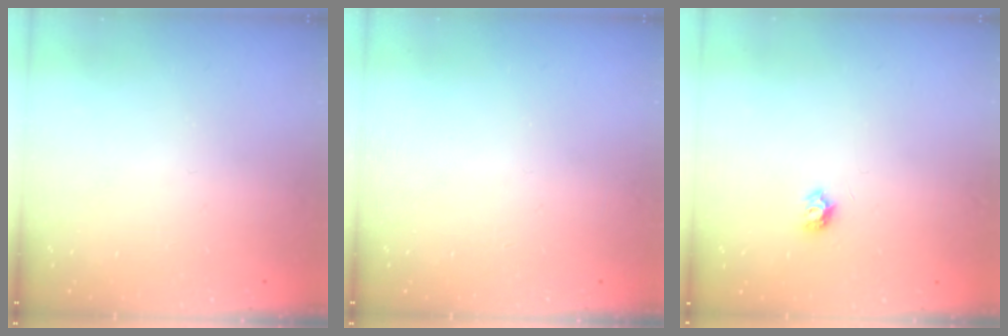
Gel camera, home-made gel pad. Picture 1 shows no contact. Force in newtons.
{"total": 0.0}
{"total": 5.3, "press": 5.2, "slide": 0.4}